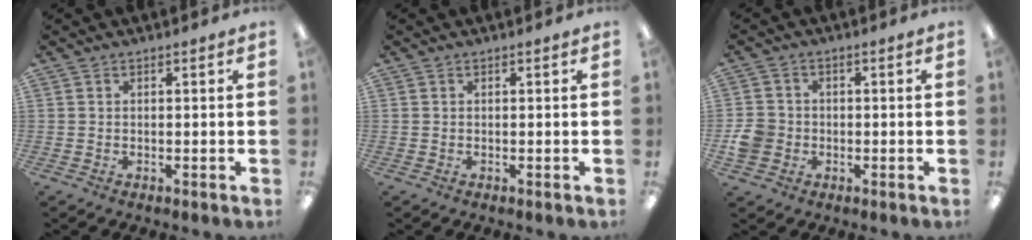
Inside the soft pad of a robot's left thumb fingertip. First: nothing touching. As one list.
[{"total": 0.0}, {"total": 5.5, "force": [-1.1, 4.9, 2.1], "torque": [-0.036, 0.013, -0.019]}]